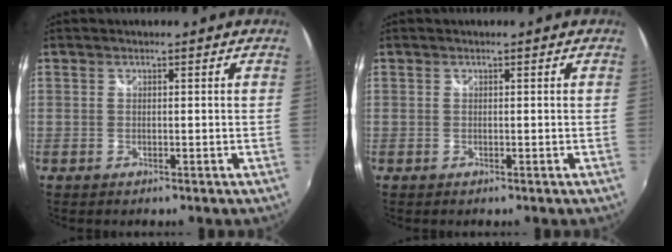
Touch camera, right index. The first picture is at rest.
{"total": 0.0}